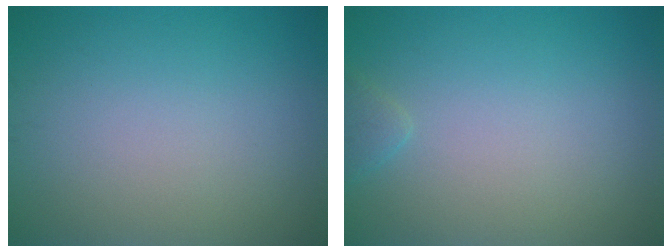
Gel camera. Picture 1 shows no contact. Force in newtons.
{"total": 1.0, "press": 1.0, "slide": 0.1}